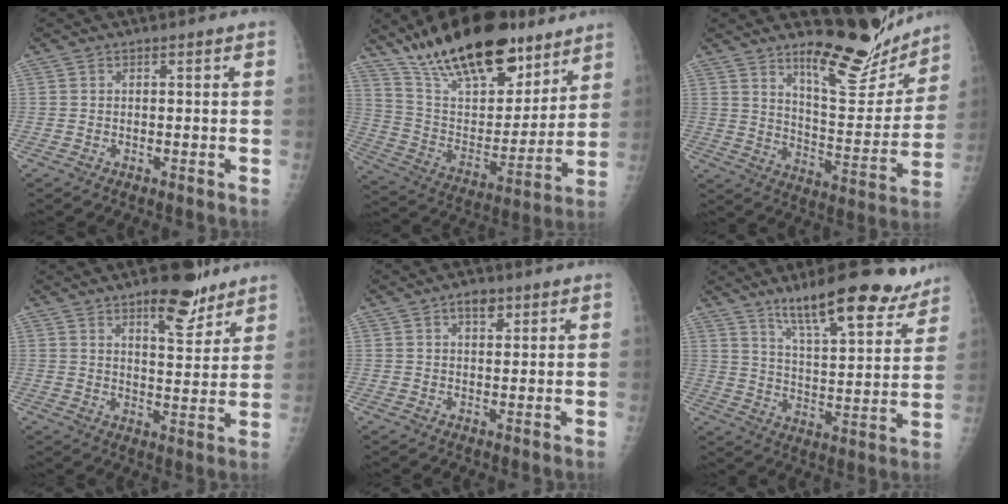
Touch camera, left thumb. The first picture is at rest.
{"total": 26.4, "force": [18.8, 10.8, 15.0], "torque": [-0.209, -0.070, 0.314]}
{"total": 15.9, "force": [13.4, 4.6, 7.3], "torque": [-0.062, -0.116, 0.206]}
{"total": 10.0, "force": [6.8, 3.8, 6.2], "torque": [-0.063, -0.044, 0.100]}
{"total": 3.4, "force": [1.9, 1.8, 2.1], "torque": [-0.019, -0.008, 0.028]}
{"total": 18.1, "force": [13.3, 4.7, 11.4], "torque": [-0.131, -0.070, 0.208]}